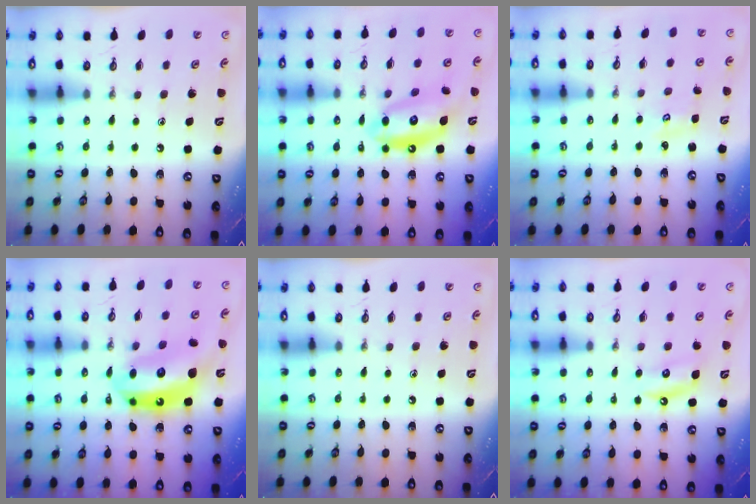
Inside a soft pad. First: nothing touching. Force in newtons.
{"total": 13.6, "press": 13.5, "slide": 1.5}
{"total": 2.2, "press": 2.2, "slide": 0.3}
{"total": 14.8, "press": 14.7, "slide": 1.8}
{"total": 0.0}
{"total": 4.3, "press": 4.3, "slide": 0.4}